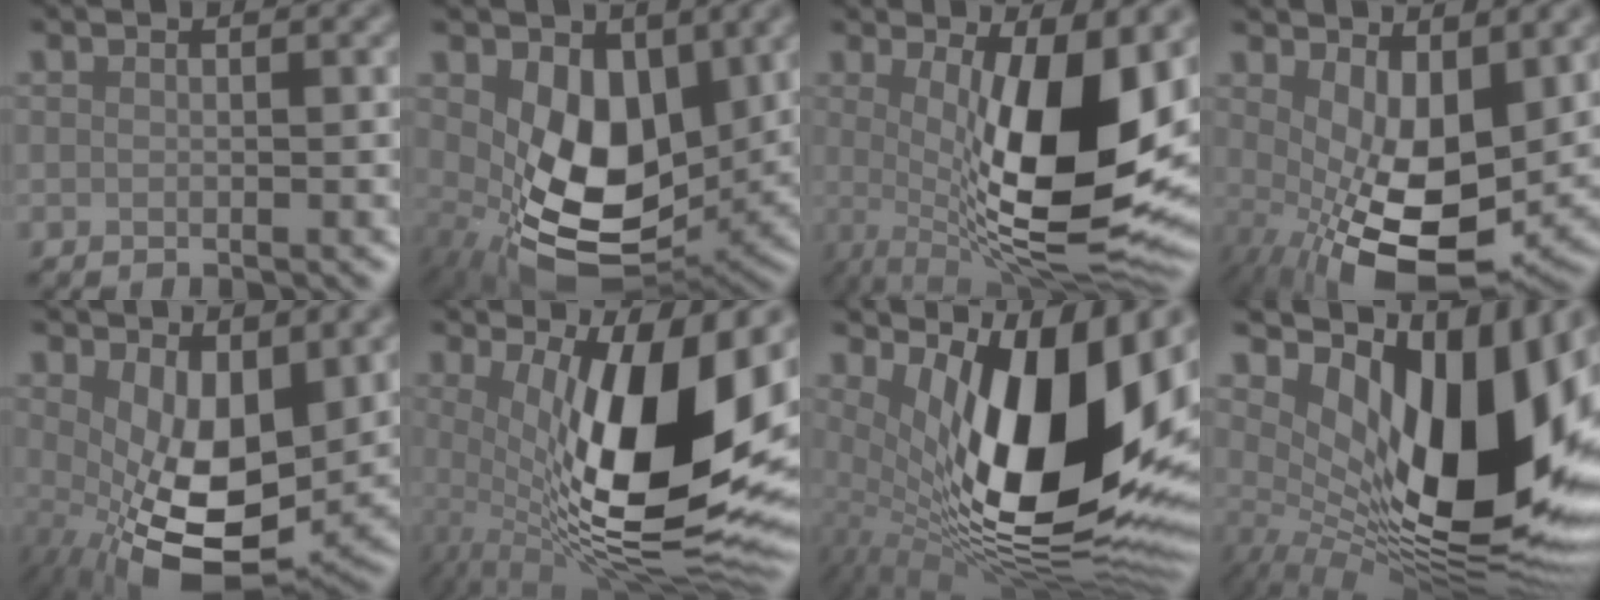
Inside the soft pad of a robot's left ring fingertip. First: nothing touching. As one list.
[{"total": 9.0, "force": [1.5, 5.4, 7.1], "torque": [-0.130, -0.024, 0.034]}, {"total": 13.4, "force": [1.0, 4.2, 12.7], "torque": [-0.185, -0.024, 0.017]}, {"total": 10.2, "force": [0.2, 5.1, 8.9], "torque": [-0.160, -0.032, 0.017]}, {"total": 9.8, "force": [0.5, 5.0, 8.5], "torque": [-0.159, -0.031, 0.024]}, {"total": 14.8, "force": [1.7, 5.3, 13.7], "torque": [-0.213, -0.027, 0.033]}, {"total": 16.6, "force": [2.5, 7.0, 14.8], "torque": [-0.226, -0.015, 0.047]}, {"total": 16.0, "force": [3.0, 7.7, 13.7], "torque": [-0.200, -0.014, 0.050]}]